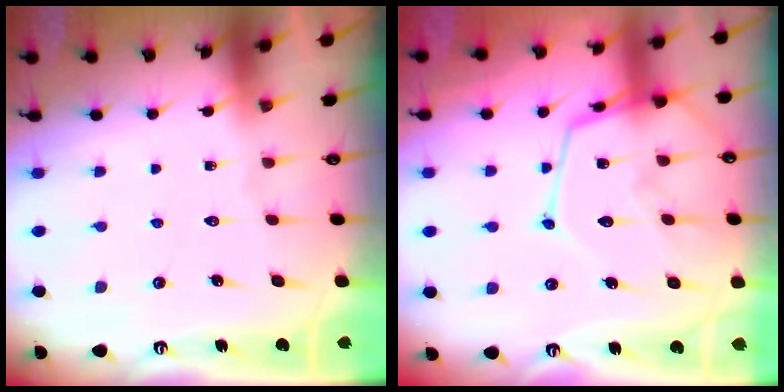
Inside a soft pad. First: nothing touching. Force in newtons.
{"total": 15.3, "press": 15.2, "slide": 1.4}